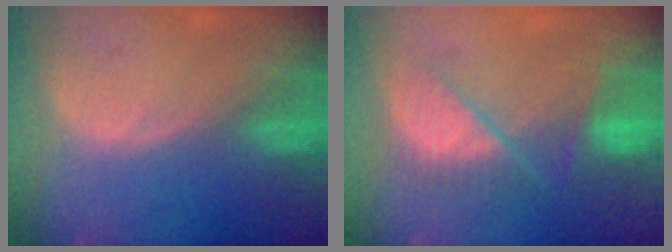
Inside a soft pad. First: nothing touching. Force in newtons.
{"total": 7.4, "press": 7.3, "slide": 1.3}